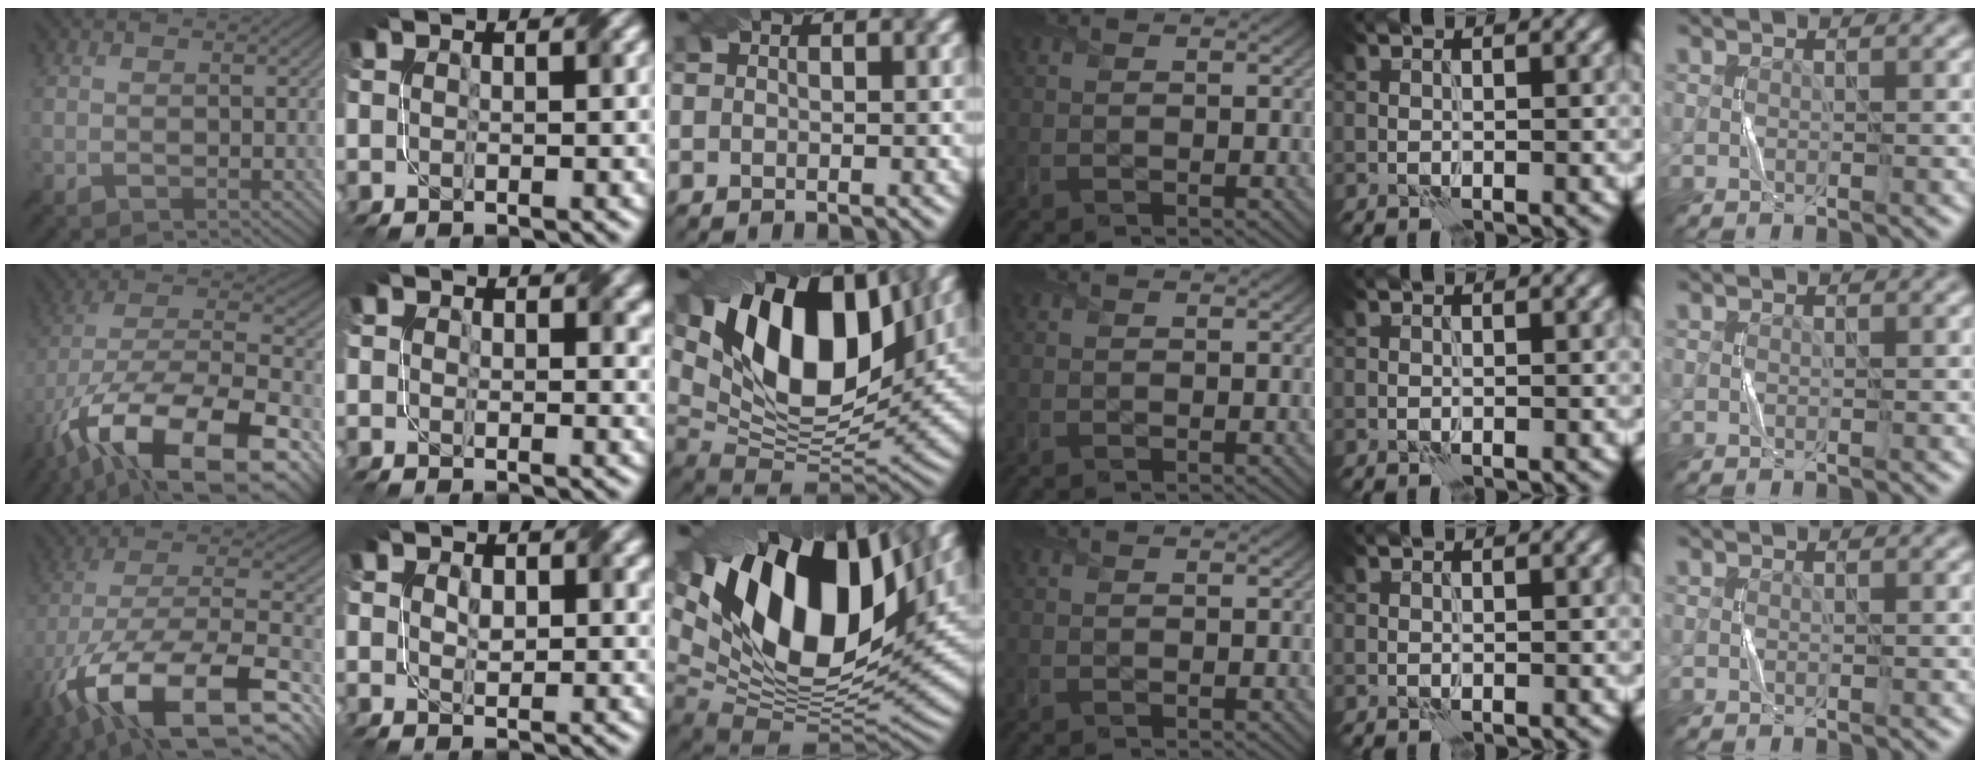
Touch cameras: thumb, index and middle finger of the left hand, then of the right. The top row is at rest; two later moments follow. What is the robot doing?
{"motion": "twist", "object": "screw"}